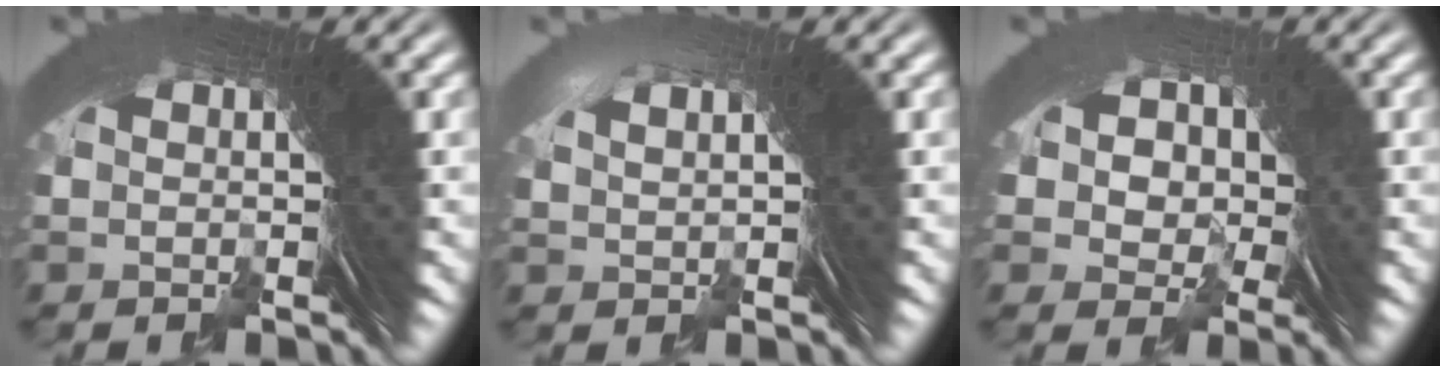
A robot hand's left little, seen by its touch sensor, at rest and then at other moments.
{"total": 1.3, "force": [0.2, -1.2, -0.4], "torque": [0.012, 0.000, 0.016]}
{"total": 4.9, "force": [-0.9, 4.4, 1.9], "torque": [-0.060, -0.030, -0.005]}